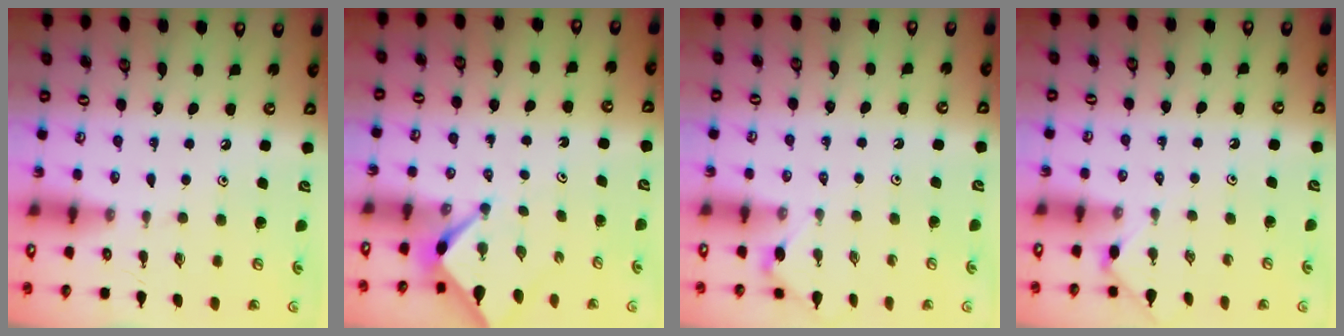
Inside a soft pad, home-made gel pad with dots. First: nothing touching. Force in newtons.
{"total": 2.4, "press": 2.4, "slide": 0.3}
{"total": 2.9, "press": 2.8, "slide": 0.5}
{"total": 3.2, "press": 3.1, "slide": 0.6}